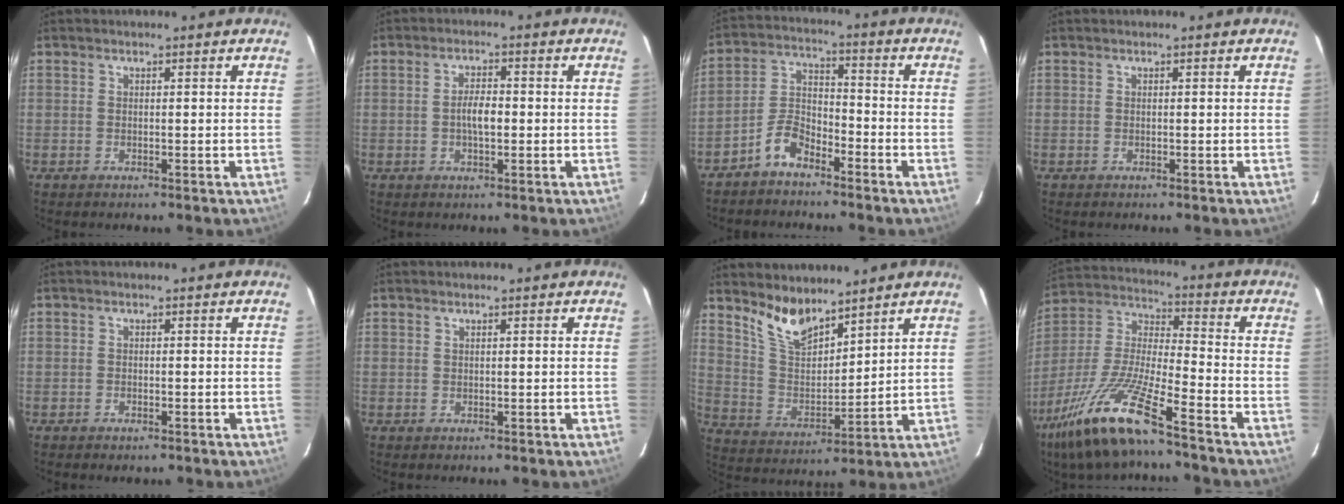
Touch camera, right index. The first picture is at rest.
{"total": 3.7, "force": [-0.5, 1.5, 3.4], "torque": [-0.063, 0.004, -0.007]}
{"total": 6.6, "force": [-4.9, 3.0, 3.3], "torque": [-0.079, 0.019, -0.099]}
{"total": 0.0}
{"total": 0.9, "force": [-0.7, 0.6, 0.3], "torque": [-0.006, -0.001, -0.012]}
{"total": 0.0}
{"total": 9.7, "force": [7.8, 3.5, 4.5], "torque": [-0.090, -0.001, 0.159]}
{"total": 16.6, "force": [-11.3, 1.8, 12.1], "torque": [-0.260, -0.018, -0.225]}